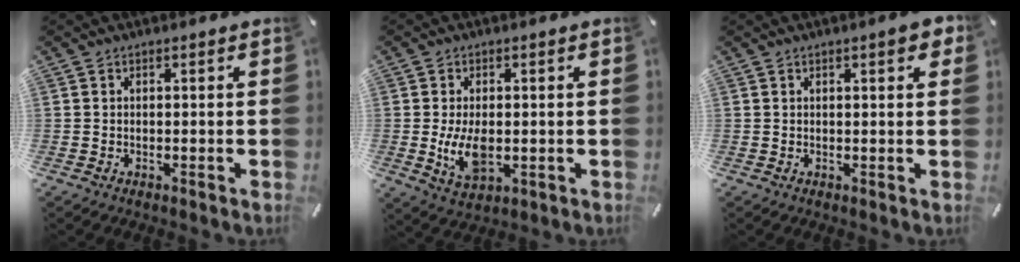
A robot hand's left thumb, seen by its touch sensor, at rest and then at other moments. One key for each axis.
{"total": 7.6, "fx": -0.5, "fy": 4.5, "fz": 6.1, "tx": -0.138, "ty": -0.008, "tz": -0.012}
{"total": 3.6, "fx": 1.7, "fy": 1.0, "fz": 3.0, "tx": -0.047, "ty": -0.001, "tz": 0.026}